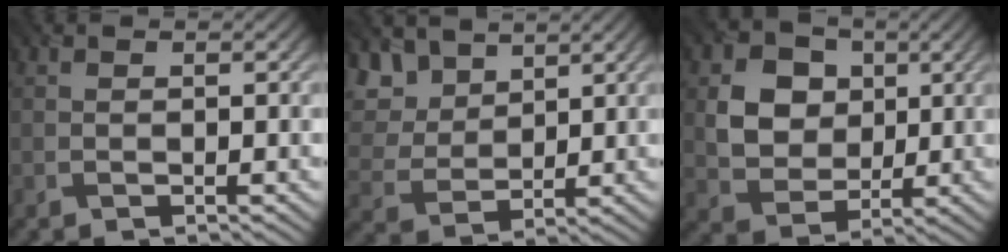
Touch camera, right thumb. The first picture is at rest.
{"total": 7.3, "force": [4.9, 4.2, 3.5], "torque": [-0.106, 0.009, 0.088]}
{"total": 7.7, "force": [1.8, 6.4, 3.8], "torque": [-0.096, -0.001, 0.023]}